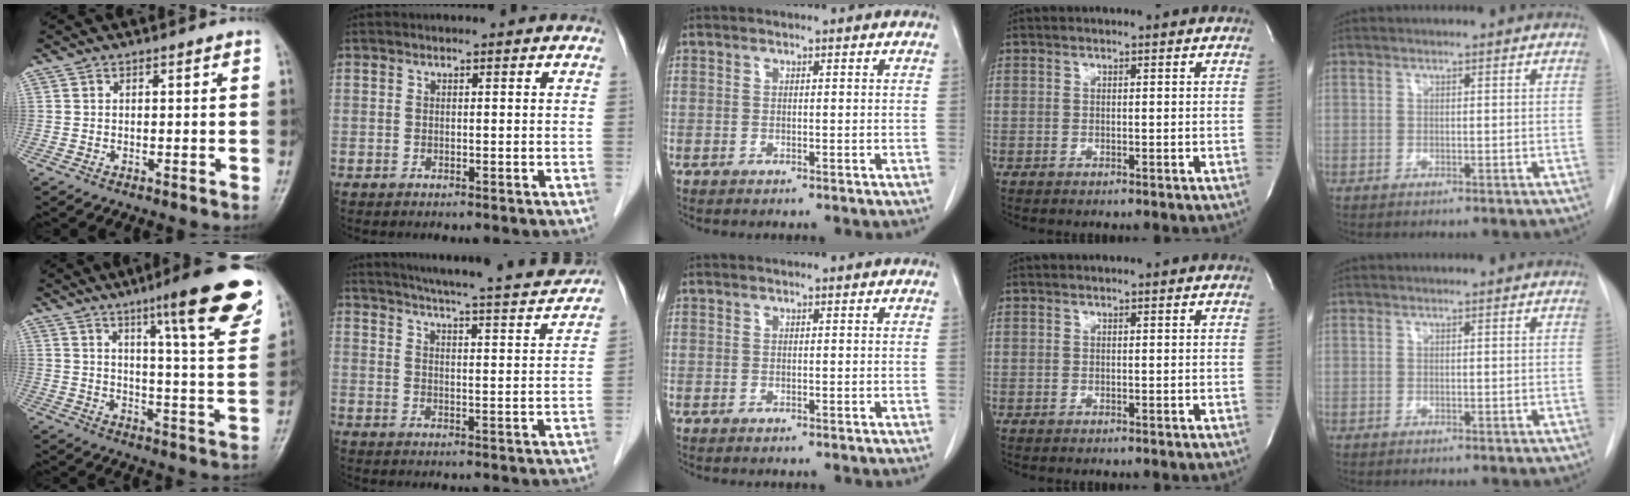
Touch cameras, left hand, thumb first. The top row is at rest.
{"thumb": {"total": 17.5, "force": [10.5, 2.1, 13.8], "torque": [-0.166, -0.054, 0.142]}, "index": {"total": 17.9, "force": [16.5, 0.4, 7.0], "torque": [-0.113, -0.018, 0.211]}}